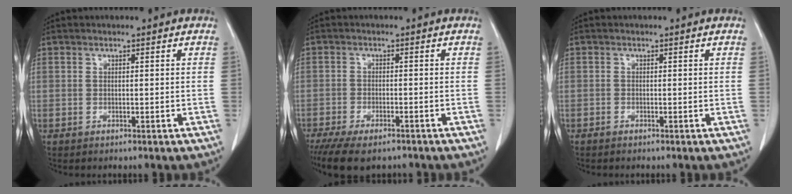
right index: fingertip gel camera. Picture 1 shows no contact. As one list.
[{"total": 10.2, "force": [-7.6, 3.9, 5.5], "torque": [-0.096, -0.010, -0.115]}, {"total": 0.7, "force": [-0.4, 0.4, 0.3], "torque": [-0.007, 0.001, -0.009]}]